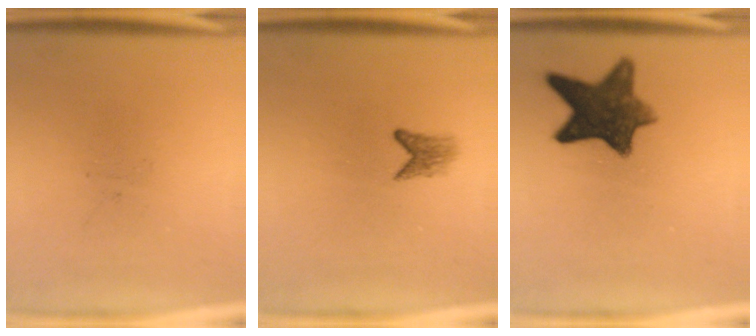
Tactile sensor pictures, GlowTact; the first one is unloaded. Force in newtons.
{"total": 1.8}
{"total": 10.3}